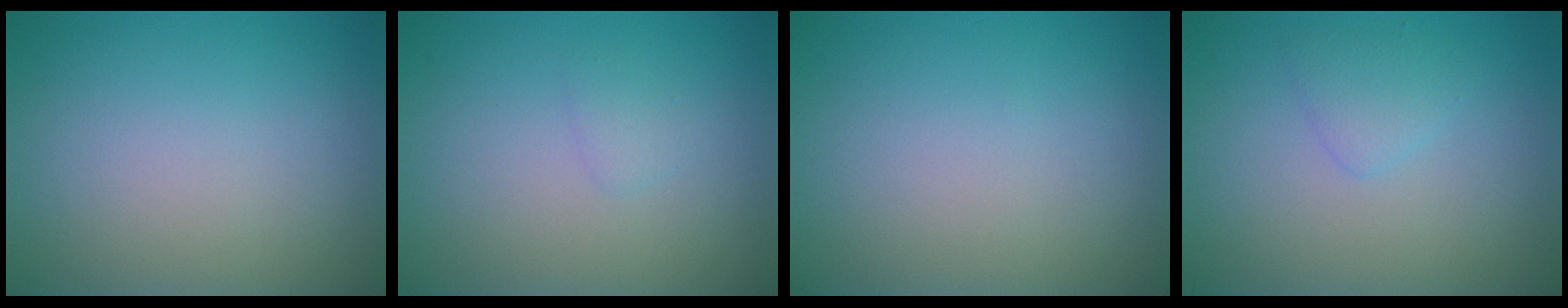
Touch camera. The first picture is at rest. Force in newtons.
{"total": 0.8, "press": 0.8, "slide": 0.1}
{"total": 0.0}
{"total": 1.4, "press": 1.4, "slide": 0.0}